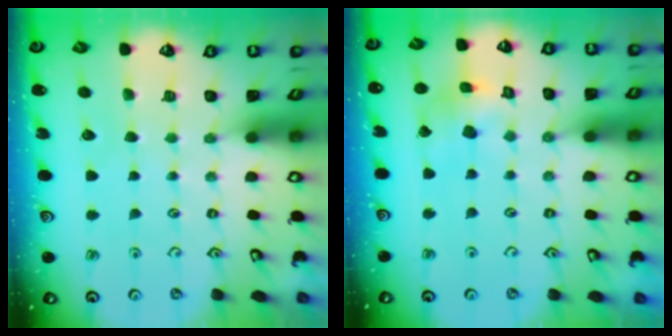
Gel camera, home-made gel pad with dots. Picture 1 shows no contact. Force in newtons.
{"total": 8.8, "press": 8.8, "slide": 1.0}